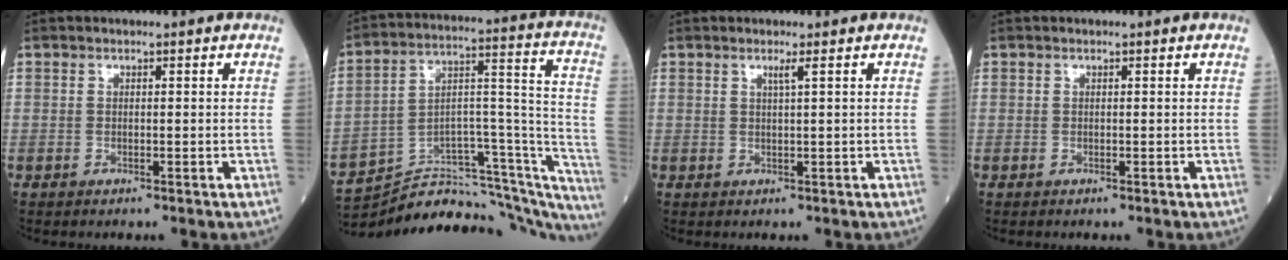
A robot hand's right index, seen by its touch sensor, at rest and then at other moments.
{"total": 31.4, "force": [-29.1, 5.7, 10.3], "torque": [-0.091, 0.033, -0.397]}
{"total": 1.1, "force": [0.6, -0.4, 0.9], "torque": [-0.027, -0.007, 0.014]}
{"total": 0.0}